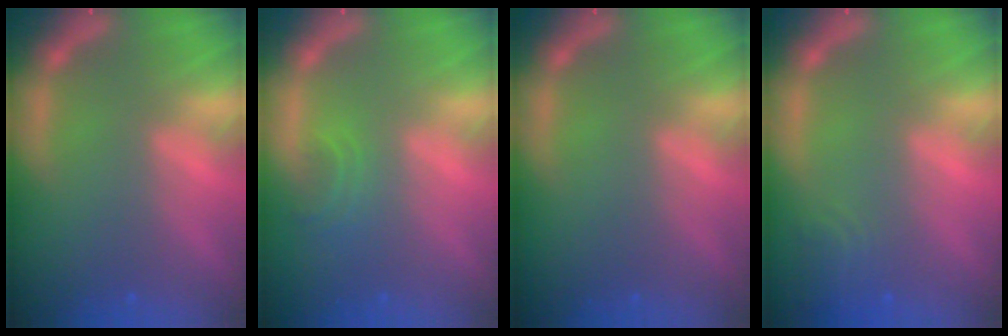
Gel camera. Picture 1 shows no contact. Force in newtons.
{"total": 1.9}
{"total": 0.0}
{"total": 2.4}